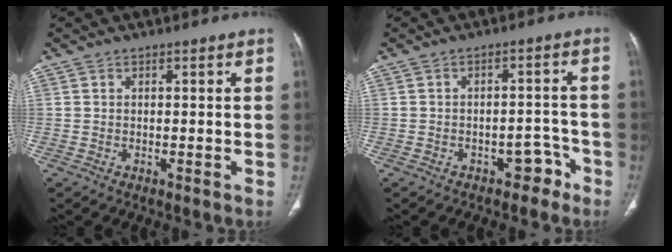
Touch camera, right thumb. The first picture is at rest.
{"total": 4.4, "force": [-3.0, 2.7, 1.6], "torque": [0.003, 0.044, -0.037]}